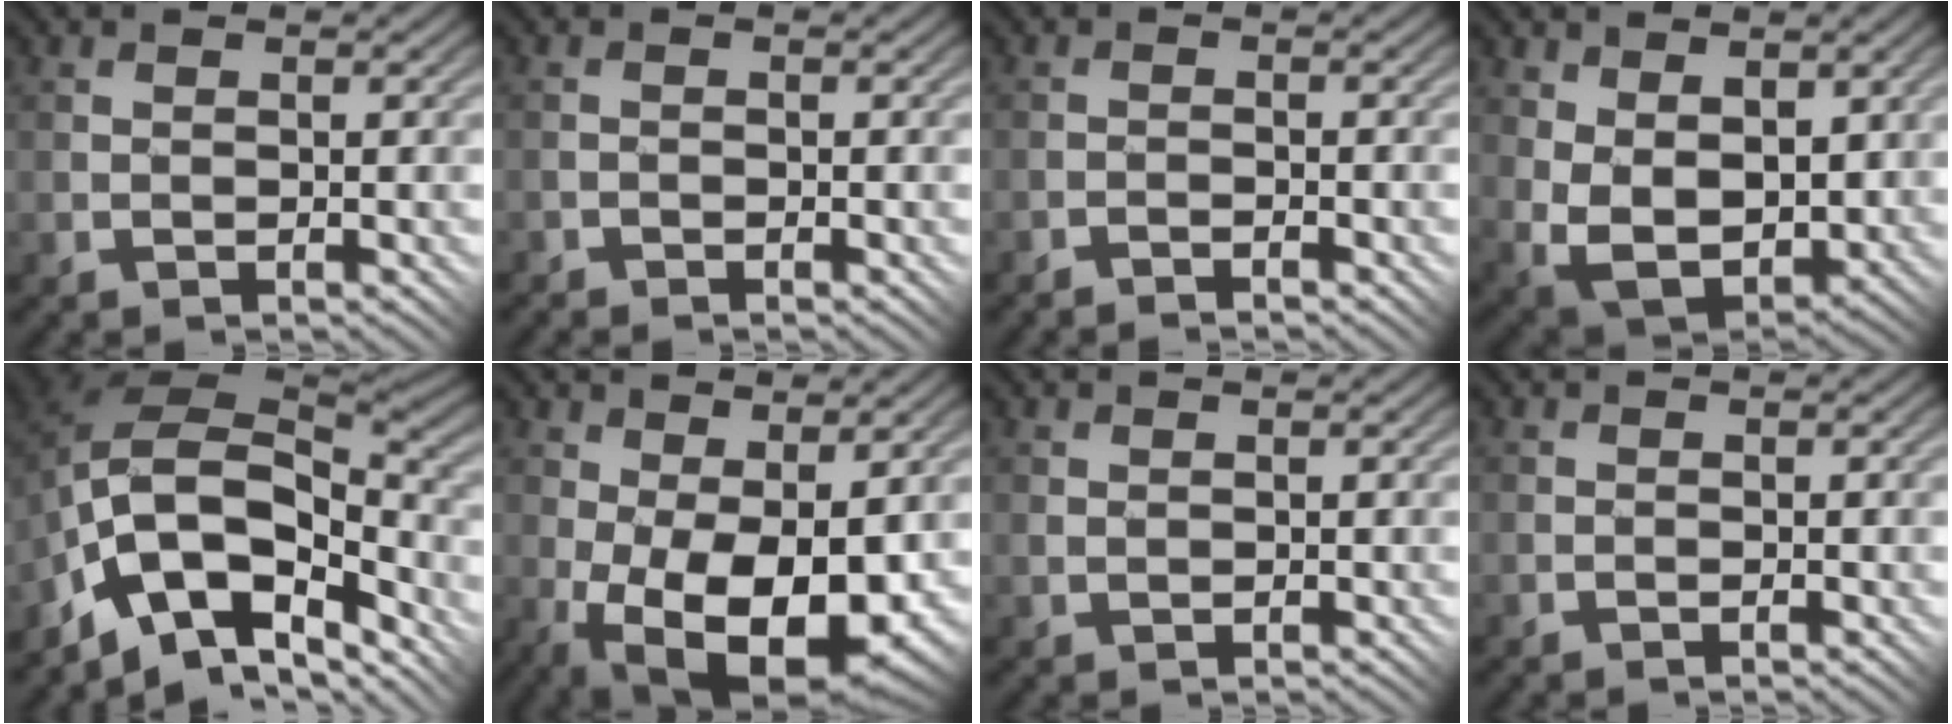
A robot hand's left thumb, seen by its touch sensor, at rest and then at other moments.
{"total": 0.7, "force": [-0.7, 0.0, -0.2], "torque": [0.007, 0.002, -0.014]}
{"total": 1.3, "force": [-1.2, -0.3, 0.1], "torque": [0.001, 0.009, -0.026]}
{"total": 8.1, "force": [1.7, 4.9, 6.2], "torque": [-0.143, -0.018, 0.040]}
{"total": 12.9, "force": [-6.7, 7.2, 8.4], "torque": [-0.159, -0.015, -0.127]}
{"total": 13.1, "force": [-2.6, 6.4, 11.2], "torque": [-0.185, -0.034, -0.018]}
{"total": 0.7, "force": [0.3, 0.5, 0.5], "torque": [-0.011, 0.000, 0.009]}
{"total": 0.0}